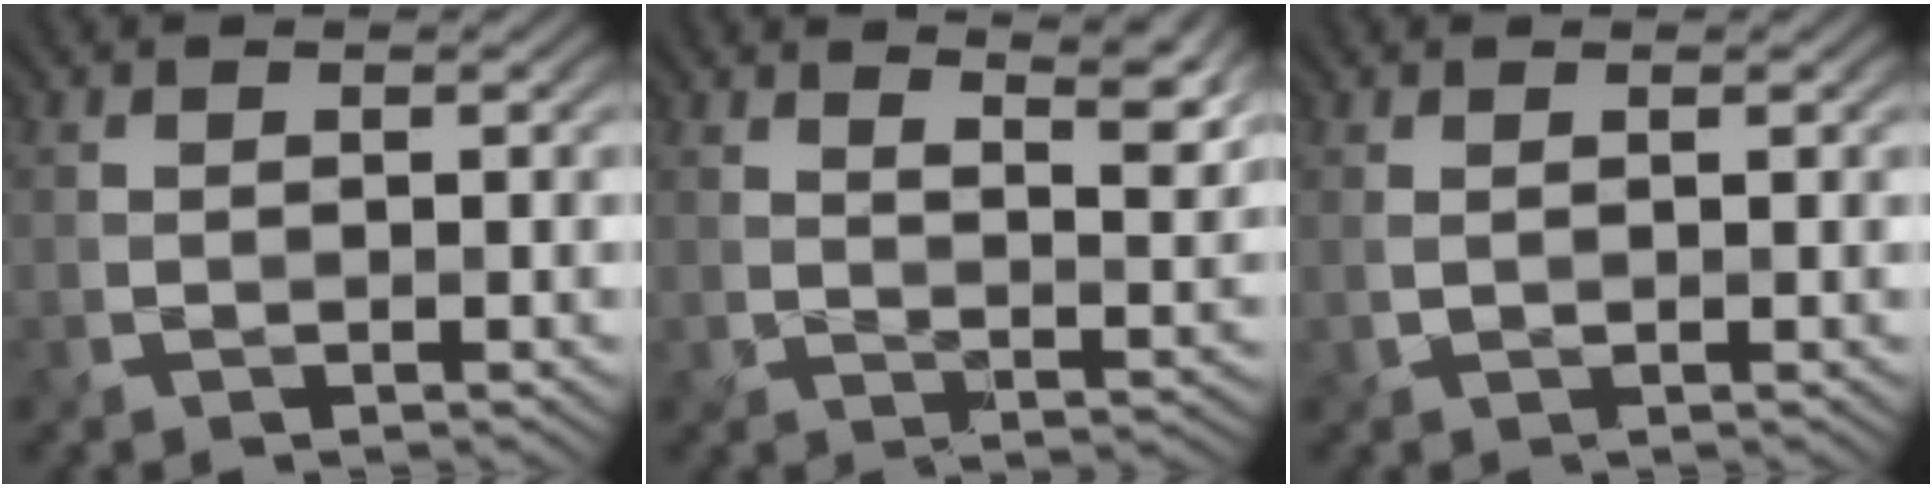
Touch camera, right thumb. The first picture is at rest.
{"total": 8.3, "force": [6.4, 1.6, 5.1], "torque": [-0.074, 0.002, 0.089]}
{"total": 0.6, "force": [0.4, 0.0, 0.5], "torque": [-0.013, 0.000, 0.010]}